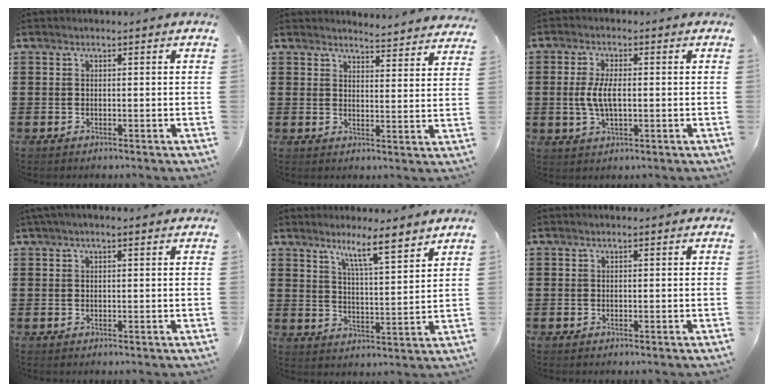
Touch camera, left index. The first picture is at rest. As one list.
[{"total": 4.0, "force": [4.0, -0.1, 0.3], "torque": [-0.014, -0.027, 0.070]}, {"total": 5.1, "force": [0.0, 2.1, 4.7], "torque": [-0.111, -0.004, -0.008]}, {"total": 1.4, "force": [0.9, 0.2, 1.0], "torque": [-0.021, 0.001, 0.017]}, {"total": 7.3, "force": [5.9, 0.2, 4.3], "torque": [-0.076, -0.033, 0.095]}, {"total": 0.0}]